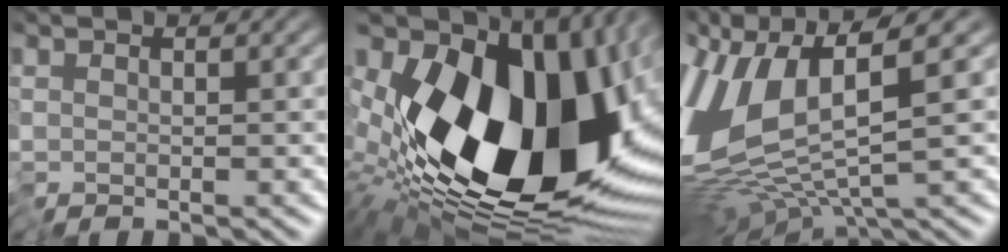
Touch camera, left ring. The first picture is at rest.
{"total": 21.1, "force": [0.4, 12.4, 17.1], "torque": [-0.339, -0.033, 0.022]}
{"total": 11.9, "force": [0.9, 5.0, 10.7], "torque": [-0.238, -0.014, 0.025]}